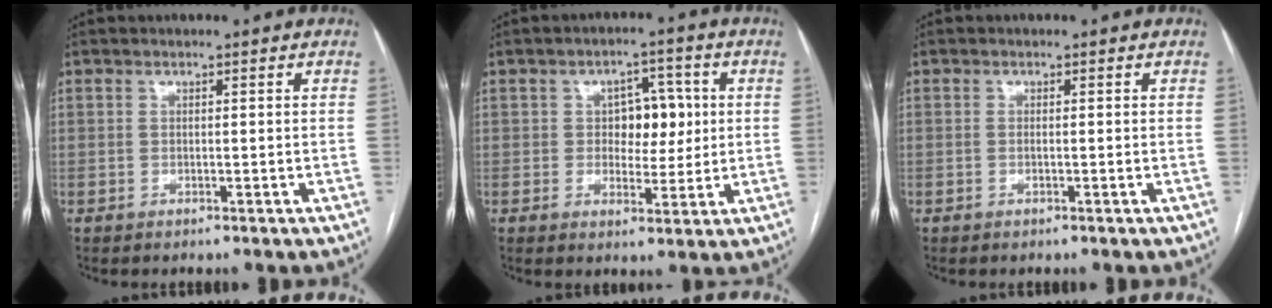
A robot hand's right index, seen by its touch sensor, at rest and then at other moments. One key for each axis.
{"total": 6.5, "fx": 0.9, "fy": 4.2, "fz": 4.9, "tx": -0.057, "ty": 0.015, "tz": 0.017}
{"total": 0.5, "fx": -0.1, "fy": 0.0, "fz": 0.5, "tx": -0.013, "ty": -0.001, "tz": -0.001}